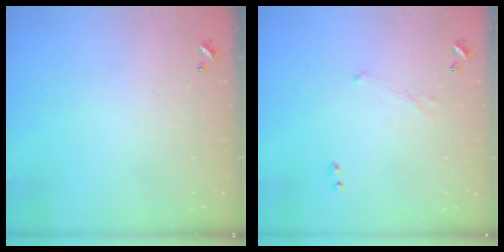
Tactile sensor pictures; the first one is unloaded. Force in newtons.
{"total": 0.7, "press": 0.3, "slide": 0.6}